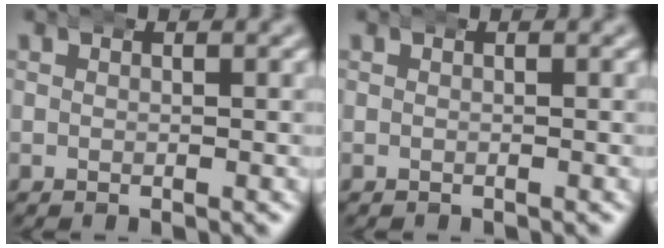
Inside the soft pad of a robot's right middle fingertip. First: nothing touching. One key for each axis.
{"total": 0.0}